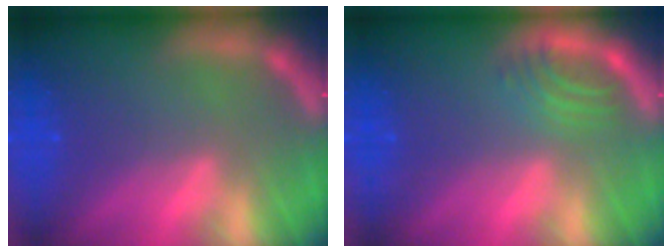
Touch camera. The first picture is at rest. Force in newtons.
{"total": 2.9}